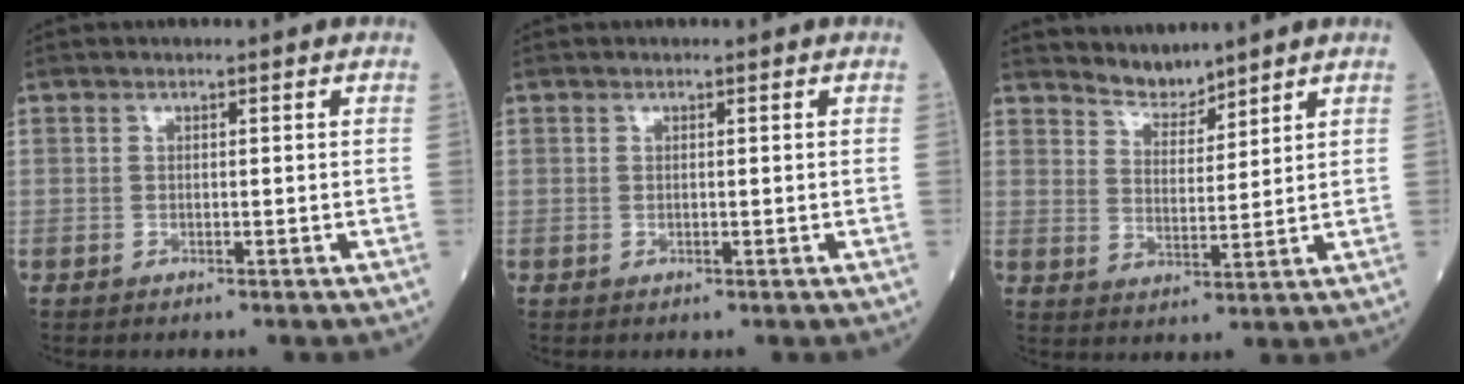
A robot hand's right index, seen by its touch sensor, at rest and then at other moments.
{"total": 0.0}
{"total": 4.2, "force": [4.1, 0.6, 0.1], "torque": [-0.005, 0.003, 0.082]}